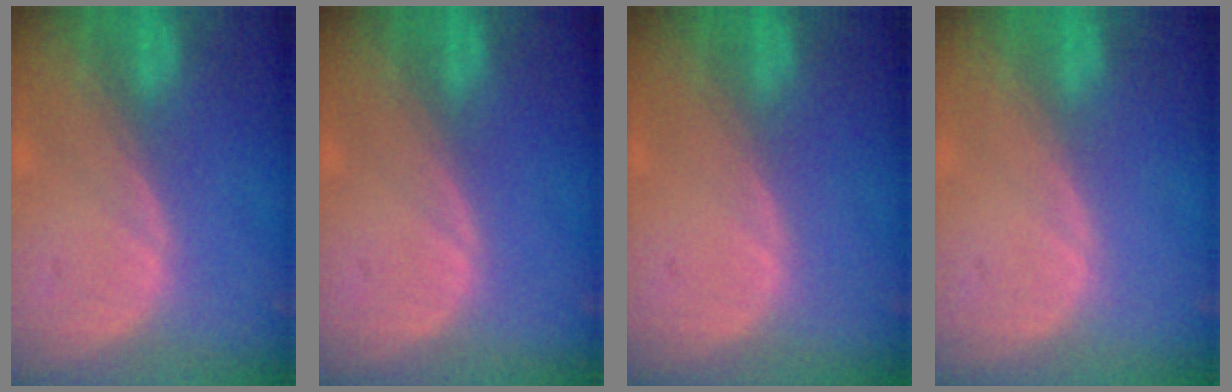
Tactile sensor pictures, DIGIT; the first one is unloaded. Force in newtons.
{"total": 0.0}
{"total": 0.0}
{"total": 0.0}